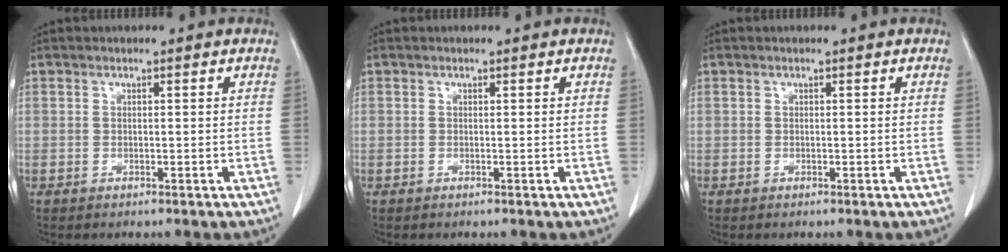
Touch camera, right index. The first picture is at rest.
{"total": 0.0}
{"total": 0.0}